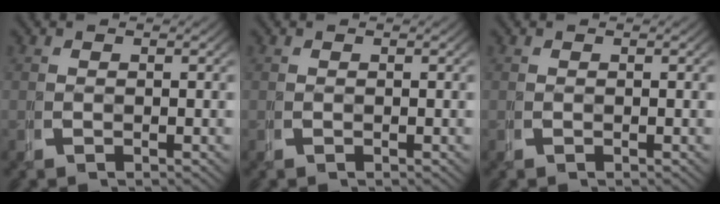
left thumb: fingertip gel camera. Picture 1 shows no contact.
{"total": 0.0}
{"total": 0.0}